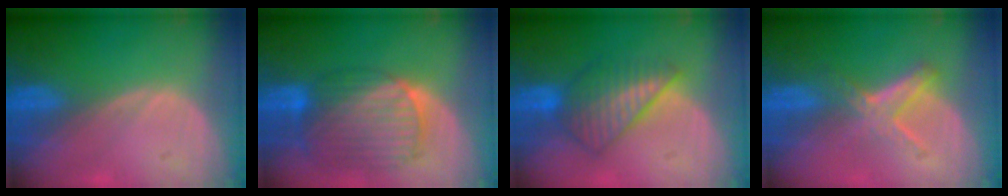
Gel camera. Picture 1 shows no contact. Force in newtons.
{"total": 10.6, "press": 9.0, "slide": 5.5}
{"total": 7.1, "press": 6.8, "slide": 1.9}
{"total": 4.8, "press": 4.7, "slide": 1.2}